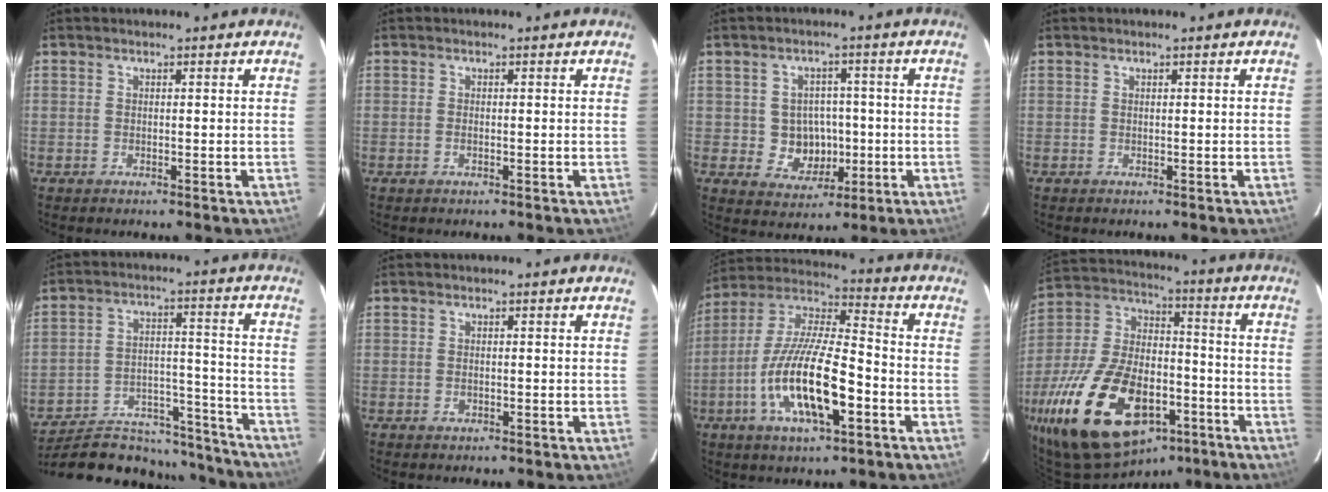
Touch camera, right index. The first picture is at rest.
{"total": 0.7, "force": [-0.3, 0.4, 0.5], "torque": [-0.012, 0.000, -0.006]}
{"total": 7.0, "force": [-0.9, 6.4, 2.5], "torque": [-0.057, 0.015, 0.004]}
{"total": 0.0}
{"total": 26.1, "force": [-22.5, 9.4, 9.2], "torque": [-0.173, 0.024, -0.296]}
{"total": 0.9, "force": [-0.4, 0.7, 0.4], "torque": [-0.006, 0.000, -0.005]}
{"total": 17.8, "force": [-6.3, 5.2, 15.8], "torque": [-0.318, -0.013, -0.120]}
{"total": 27.8, "force": [-14.5, 14.2, 18.9], "torque": [-0.375, -0.006, -0.229]}